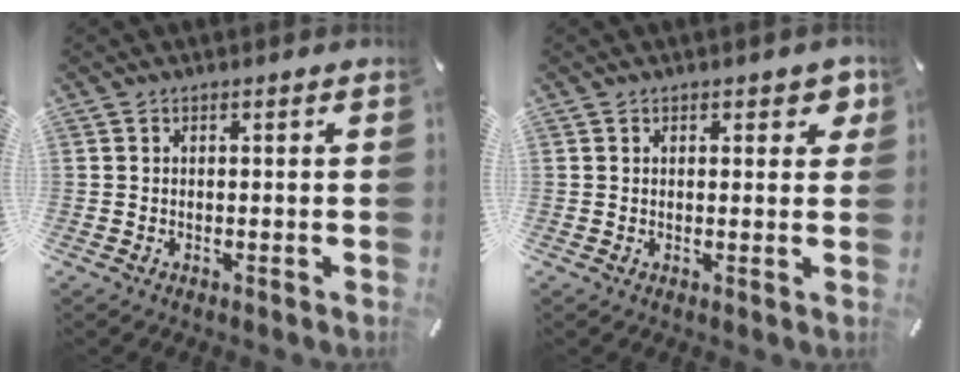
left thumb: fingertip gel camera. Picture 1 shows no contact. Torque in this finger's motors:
{"motor_torque": [0.20, -0.36, 0.07, 0.03, 0.00]}